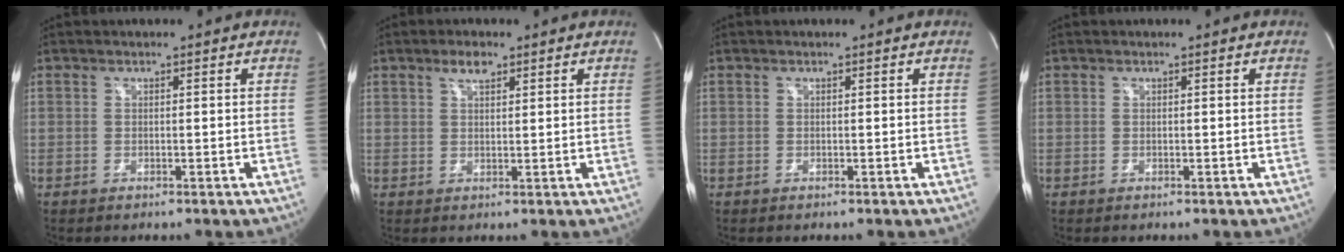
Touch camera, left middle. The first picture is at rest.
{"total": 2.7, "force": [1.8, 1.0, 1.8], "torque": [-0.038, 0.007, 0.034]}
{"total": 0.0}
{"total": 0.0}